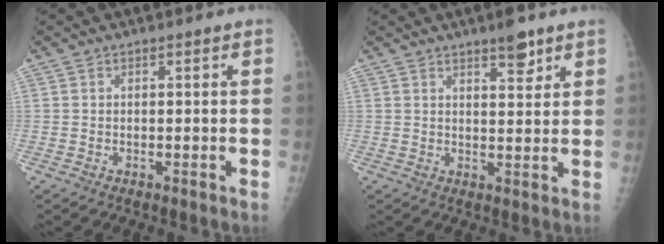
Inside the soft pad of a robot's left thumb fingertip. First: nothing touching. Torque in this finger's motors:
{"motor_torque": [0.01, 0.11, 0.21, 0.36, 0.00]}